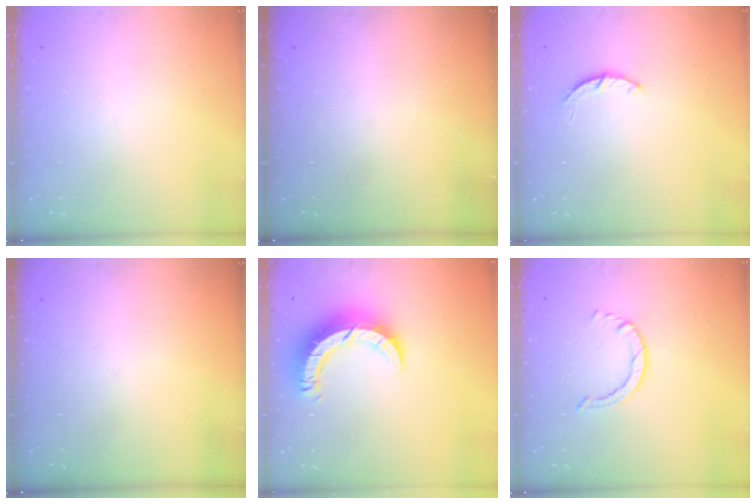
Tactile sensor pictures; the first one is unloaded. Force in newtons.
{"total": 0.0}
{"total": 2.9, "press": 2.8, "slide": 0.5}
{"total": 0.0}
{"total": 9.9, "press": 9.8, "slide": 1.0}
{"total": 0.6, "press": 0.6, "slide": 0.1}